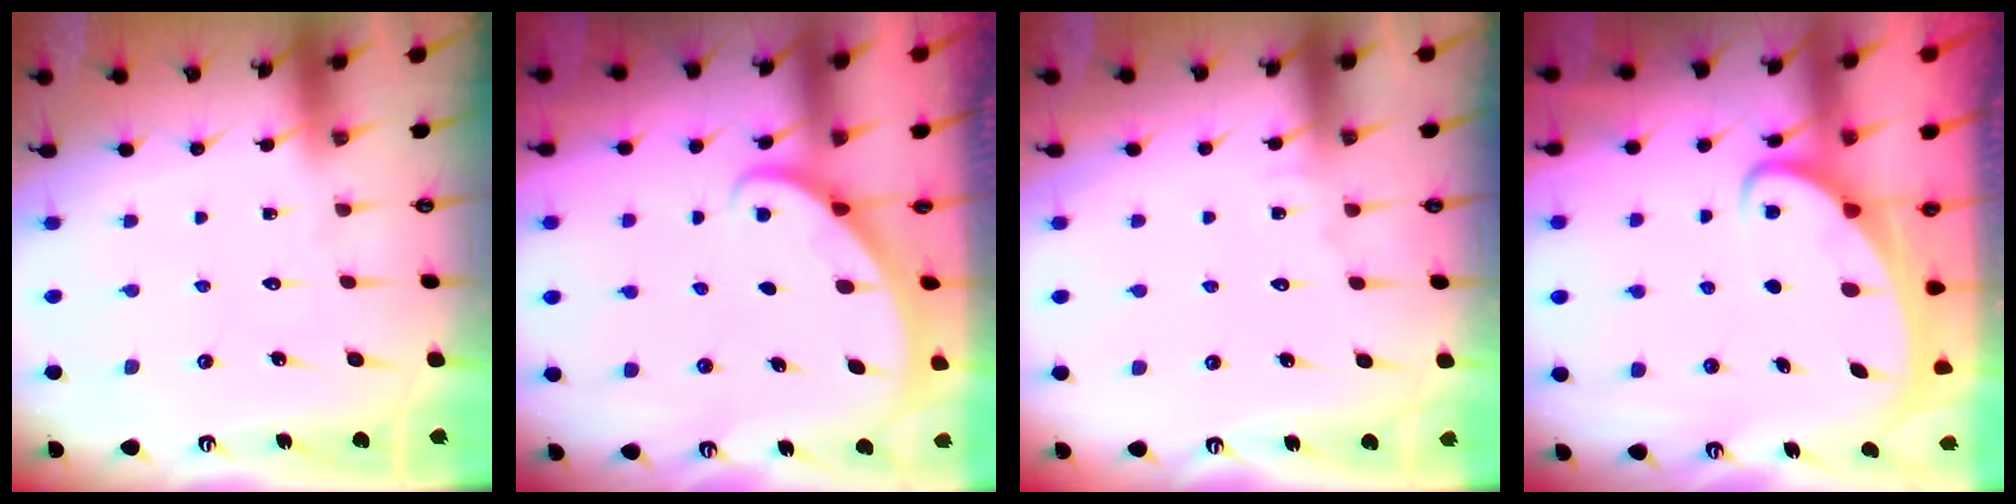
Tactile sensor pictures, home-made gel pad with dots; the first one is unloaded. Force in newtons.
{"total": 1.9, "press": 1.9, "slide": 0.1}
{"total": 3.9, "press": 3.9, "slide": 0.4}
{"total": 2.7, "press": 2.7, "slide": 0.3}